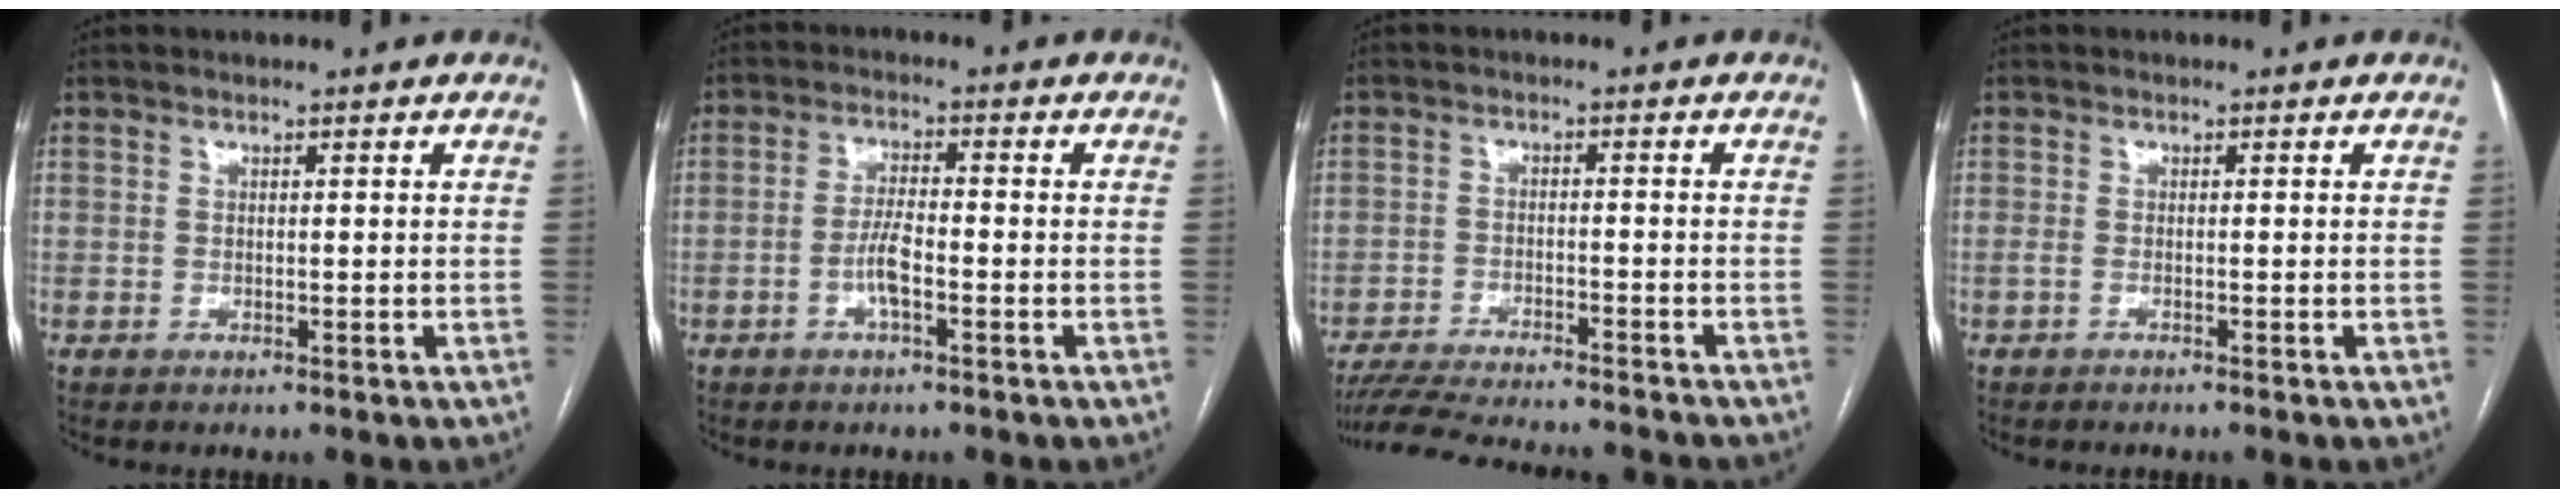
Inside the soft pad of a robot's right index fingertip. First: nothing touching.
{"total": 4.1, "force": [-1.5, 0.8, 3.7], "torque": [-0.078, 0.004, -0.029]}
{"total": 15.5, "force": [-14.2, 1.5, 6.1], "torque": [-0.114, -0.022, -0.208]}
{"total": 0.9, "force": [-0.6, -0.2, 0.6], "torque": [-0.012, 0.001, -0.010]}